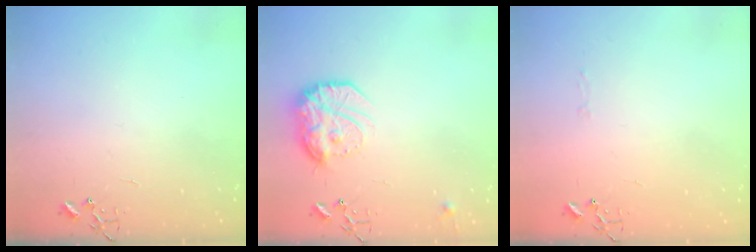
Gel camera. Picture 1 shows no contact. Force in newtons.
{"total": 17.3, "press": 17.3, "slide": 1.3}
{"total": 3.2, "press": 3.2, "slide": 0.5}